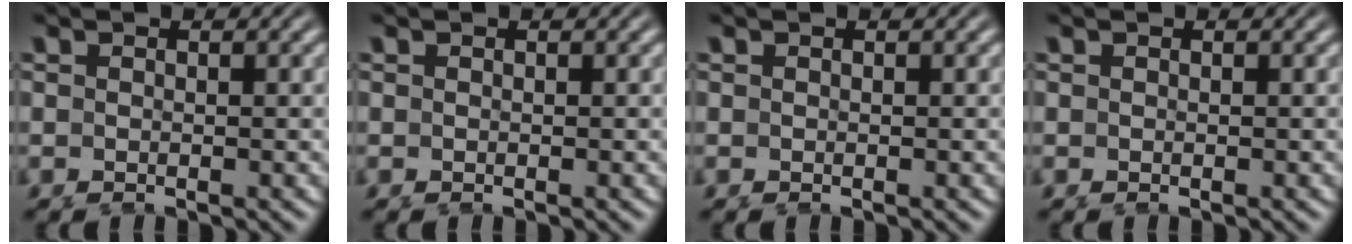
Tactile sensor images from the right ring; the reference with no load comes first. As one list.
[{"total": 0.0}, {"total": 0.0}, {"total": 0.0}]